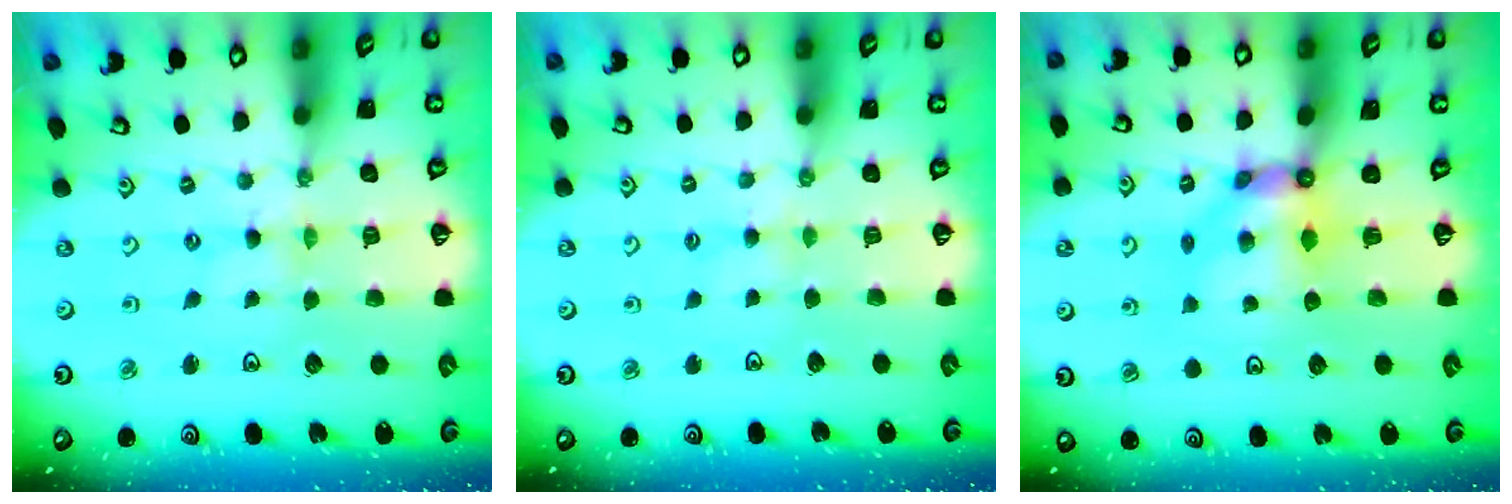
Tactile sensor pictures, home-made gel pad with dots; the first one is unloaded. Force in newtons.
{"total": 3.1, "press": 3.0, "slide": 0.4}
{"total": 7.8, "press": 7.8, "slide": 0.5}